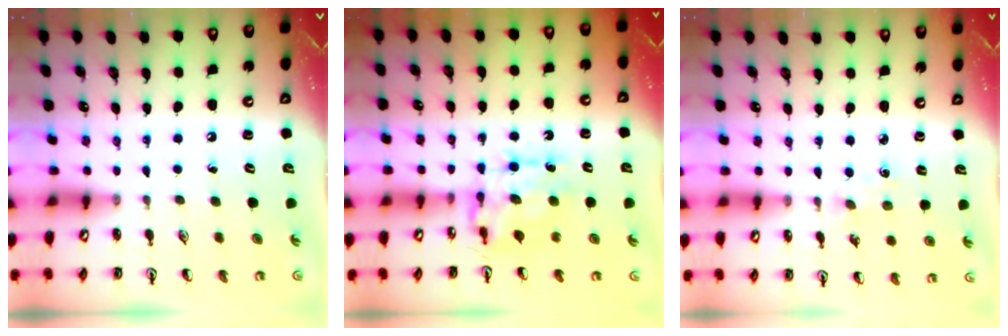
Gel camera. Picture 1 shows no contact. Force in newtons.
{"total": 7.5, "press": 7.5, "slide": 0.7}
{"total": 1.9, "press": 1.9, "slide": 0.4}